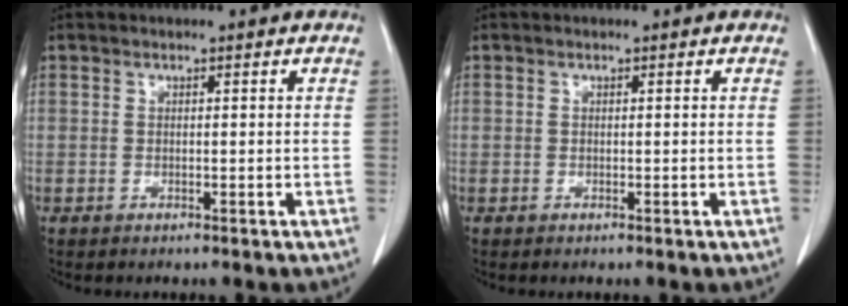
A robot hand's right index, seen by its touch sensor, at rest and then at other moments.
{"total": 0.0}